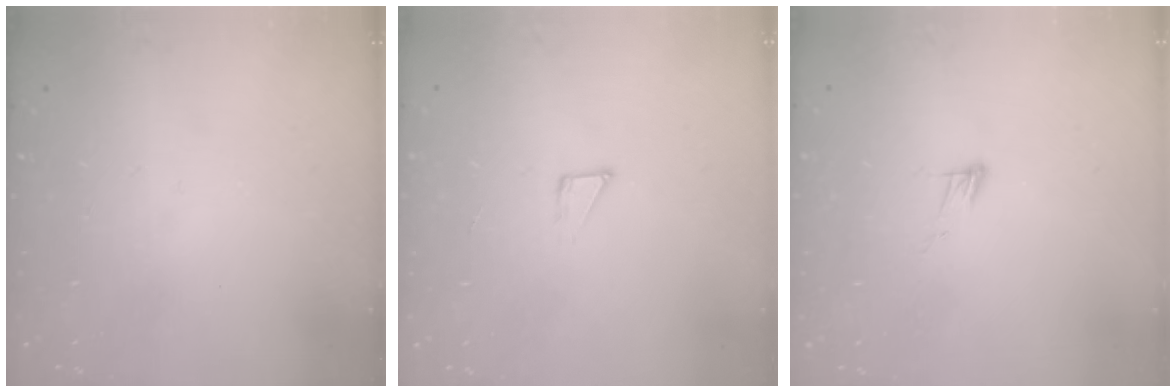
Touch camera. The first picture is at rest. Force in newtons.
{"total": 3.7, "press": 3.7, "slide": 0.4}
{"total": 4.0, "press": 4.0, "slide": 0.3}